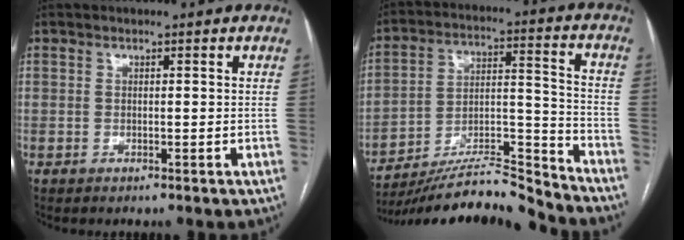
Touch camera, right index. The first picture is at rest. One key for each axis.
{"total": 17.5, "fx": -17.0, "fy": -0.1, "fz": 4.1, "tx": -0.074, "ty": 0.033, "tz": -0.283}